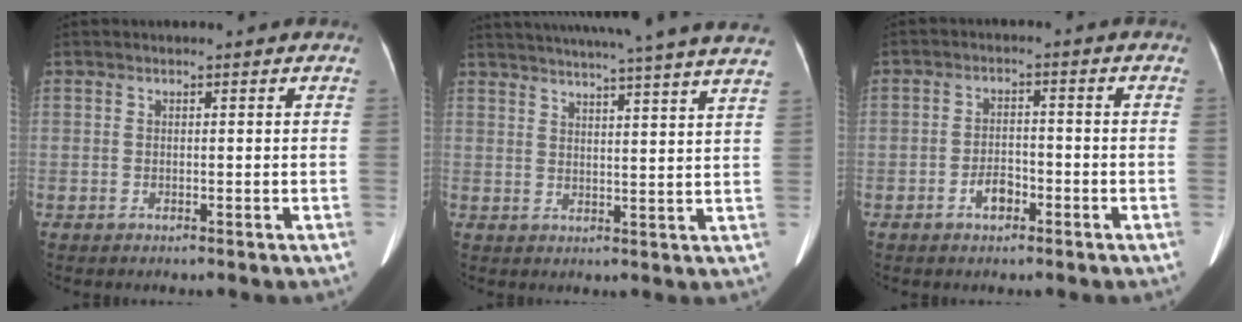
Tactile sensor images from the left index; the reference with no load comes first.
{"total": 26.6, "force": [23.9, -0.7, 11.6], "torque": [-0.188, -0.024, 0.302]}
{"total": 3.3, "force": [-1.9, 1.7, 2.0], "torque": [-0.038, 0.007, -0.032]}